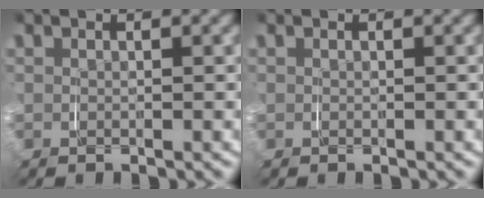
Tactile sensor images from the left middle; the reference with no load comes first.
{"total": 0.0}